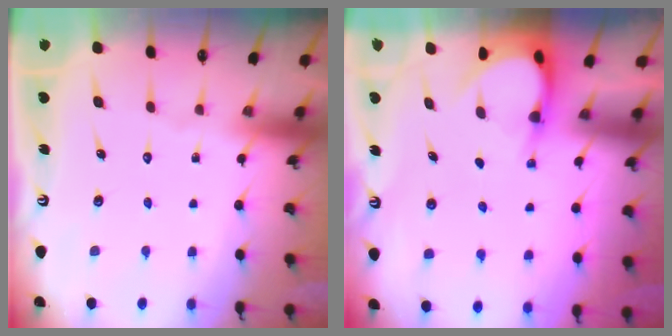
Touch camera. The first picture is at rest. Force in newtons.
{"total": 3.9, "press": 3.9, "slide": 0.4}